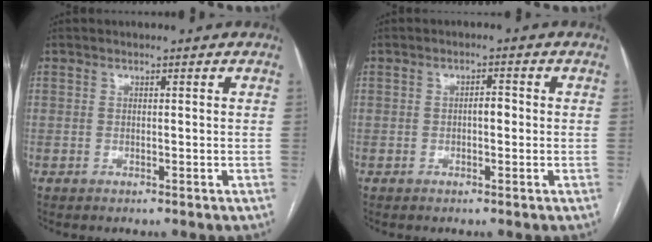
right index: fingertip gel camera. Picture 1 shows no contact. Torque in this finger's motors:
{"motor_torque": [0.57, -0.03, 0.00, 0.04]}